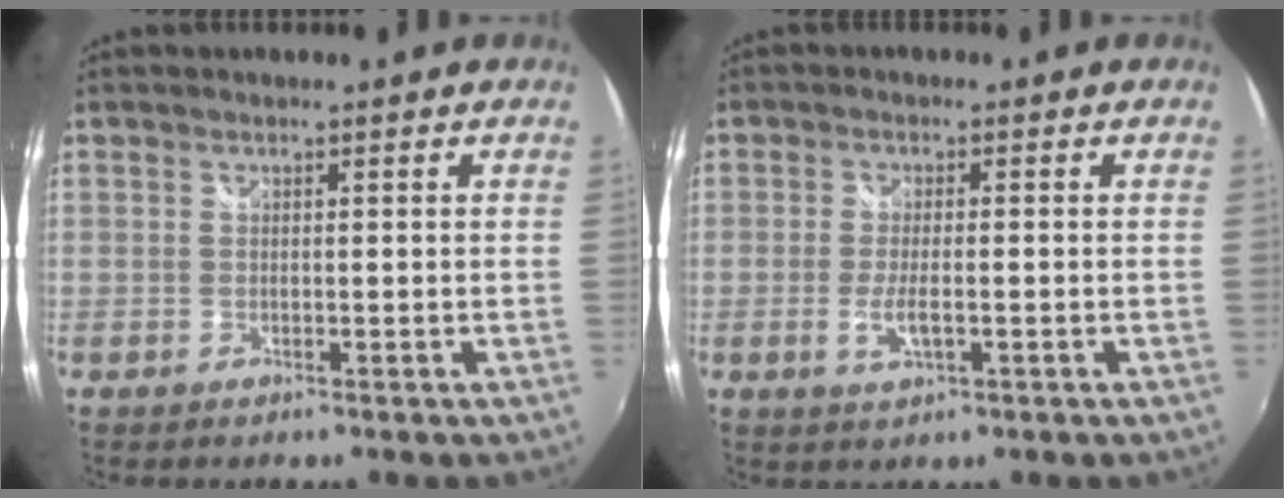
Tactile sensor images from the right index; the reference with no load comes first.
{"total": 4.1, "force": [-1.2, 1.2, 3.7], "torque": [-0.076, -0.009, -0.022]}